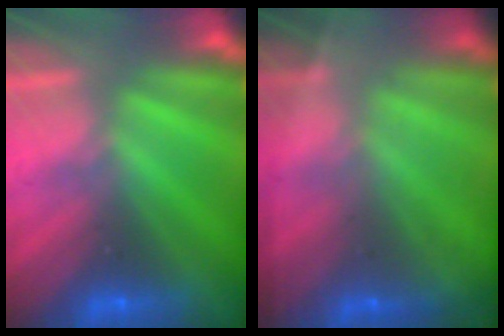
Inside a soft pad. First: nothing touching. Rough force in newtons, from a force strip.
{"total": 7.0}